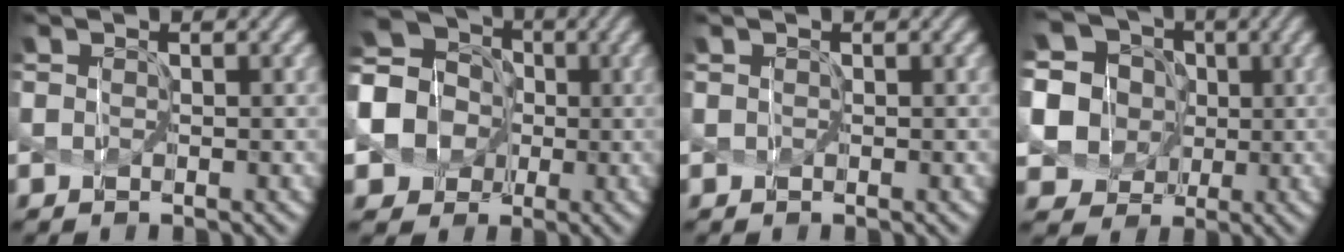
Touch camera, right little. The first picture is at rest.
{"total": 9.3, "force": [-0.5, 8.4, 4.0], "torque": [-0.111, 0.005, -0.038]}
{"total": 0.0}
{"total": 12.0, "force": [1.3, 11.2, 4.1], "torque": [-0.148, 0.020, -0.001]}